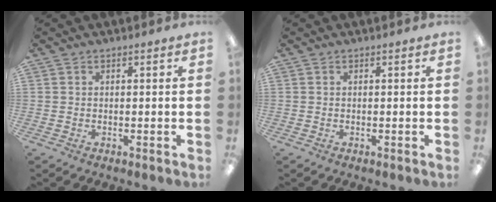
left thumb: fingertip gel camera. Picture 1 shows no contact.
{"total": 0.0}